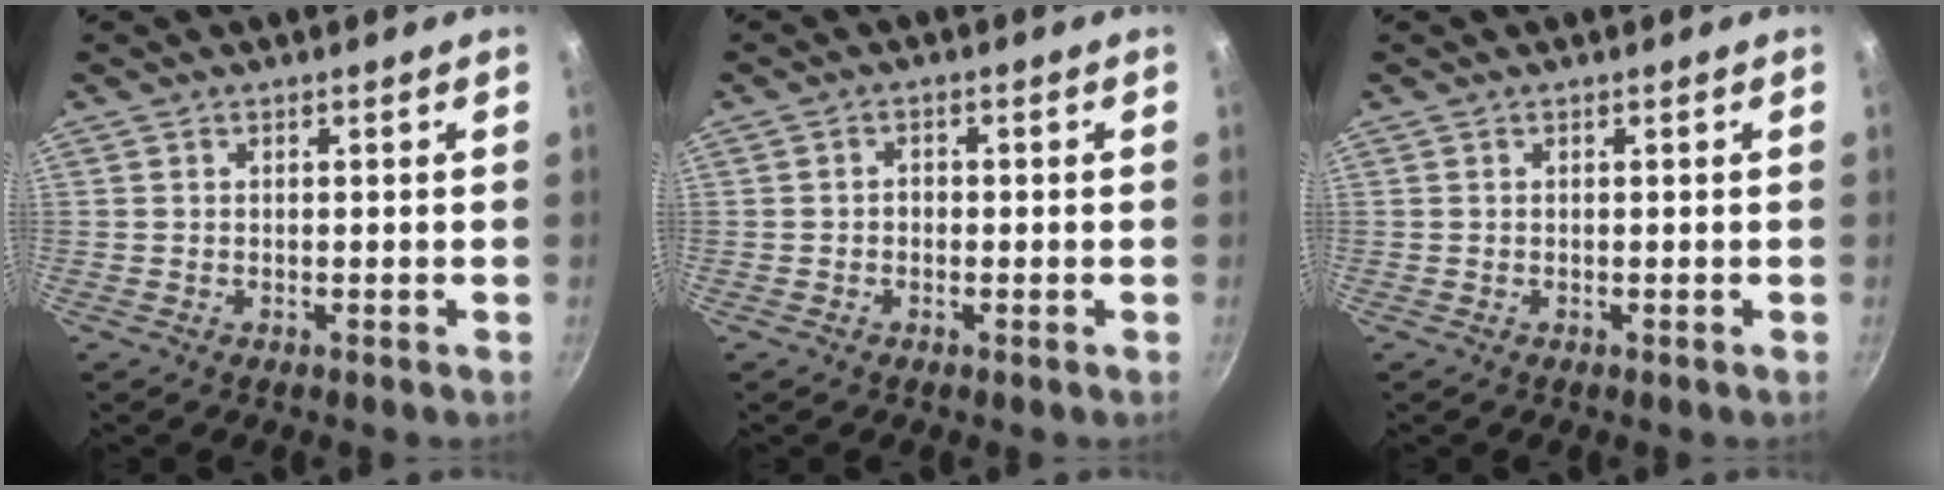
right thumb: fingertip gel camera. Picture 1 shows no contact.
{"total": 1.5, "force": [-0.4, 1.3, 0.7], "torque": [-0.007, 0.008, -0.010]}
{"total": 0.0}